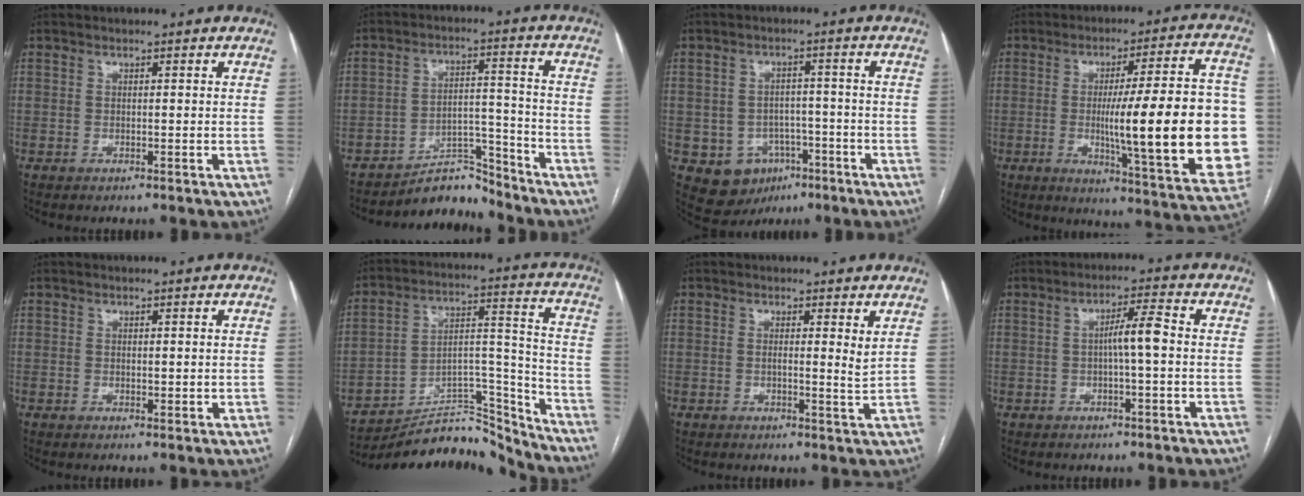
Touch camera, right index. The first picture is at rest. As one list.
[{"total": 6.8, "force": [-6.6, 1.6, 0.1], "torque": [0.006, 0.041, -0.107]}, {"total": 7.6, "force": [-3.4, 6.4, 2.4], "torque": [-0.040, 0.016, -0.036]}, {"total": 23.4, "force": [-1.9, 2.4, 23.2], "torque": [-0.251, 0.011, -0.018]}, {"total": 1.0, "force": [0.5, 0.6, 0.6], "torque": [-0.006, -0.006, 0.010]}, {"total": 16.5, "force": [-16.1, 2.6, 1.9], "torque": [-0.022, 0.061, -0.257]}, {"total": 2.2, "force": [1.0, 0.0, 2.0], "torque": [-0.032, -0.008, 0.011]}, {"total": 4.3, "force": [-0.3, 0.1, 4.3], "torque": [-0.074, 0.010, -0.003]}]